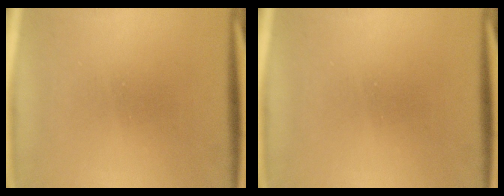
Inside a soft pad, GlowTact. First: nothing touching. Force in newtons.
{"total": 0.0}